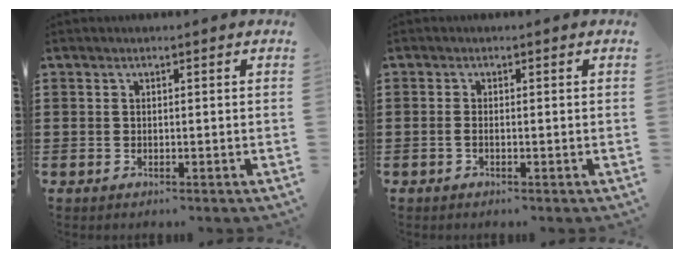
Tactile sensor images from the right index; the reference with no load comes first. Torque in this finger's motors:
{"motor_torque": [-0.01, 0.54, 0.02, 0.01]}